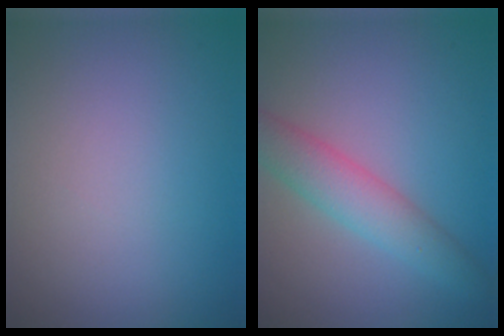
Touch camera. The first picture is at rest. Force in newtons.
{"total": 4.0, "press": 4.0, "slide": 0.1}